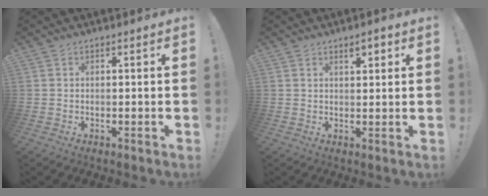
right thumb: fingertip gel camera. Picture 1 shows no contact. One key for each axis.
{"total": 2.9, "fx": 1.8, "fy": 0.9, "fz": 2.1, "tx": -0.022, "ty": -0.009, "tz": 0.026}